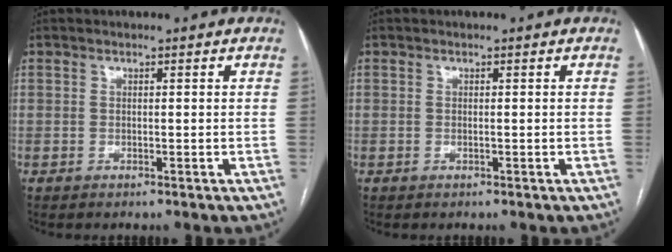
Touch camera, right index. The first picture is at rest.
{"total": 0.0}